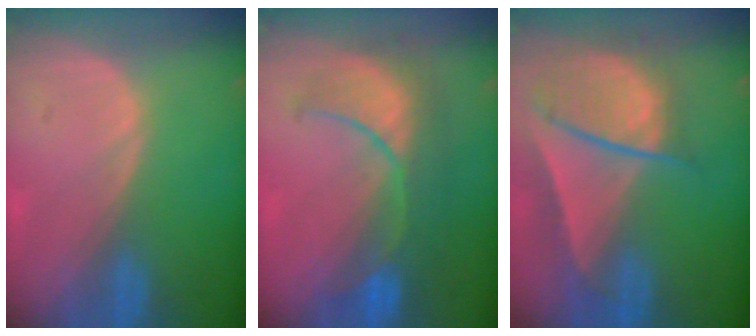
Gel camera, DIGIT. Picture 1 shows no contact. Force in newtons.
{"total": 8.7, "press": 8.6, "slide": 1.5}
{"total": 9.5, "press": 8.2, "slide": 4.9}